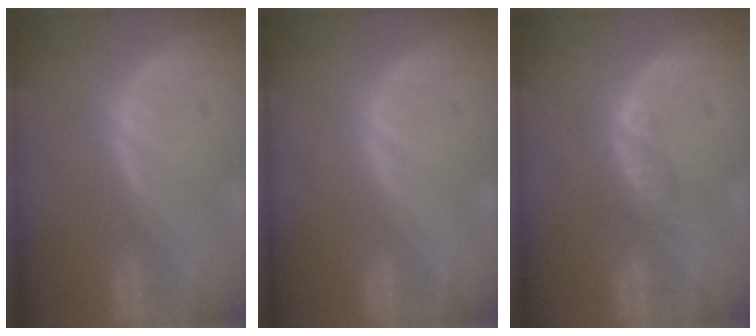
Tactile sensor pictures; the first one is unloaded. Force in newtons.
{"total": 0.0}
{"total": 1.8, "press": 1.6, "slide": 0.8}